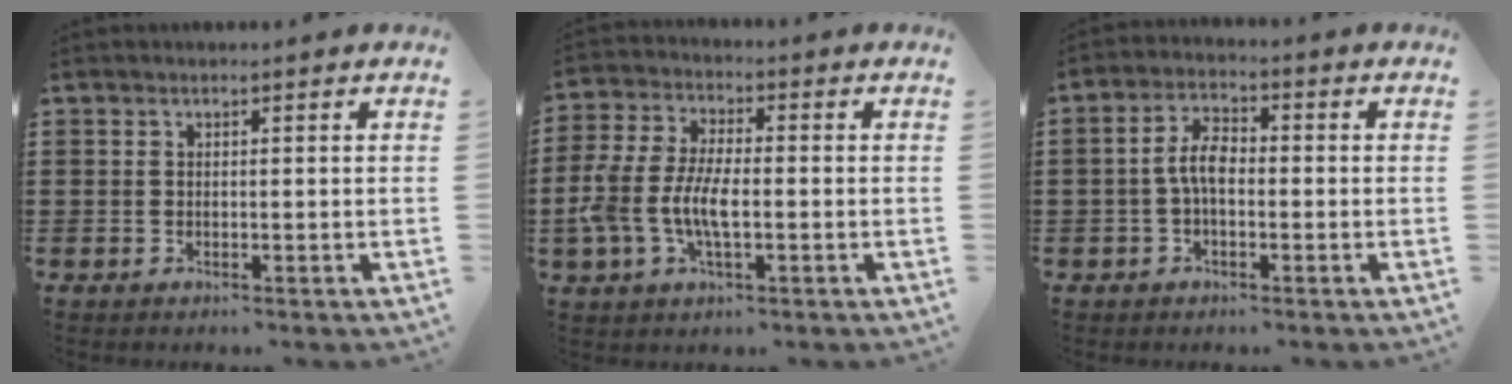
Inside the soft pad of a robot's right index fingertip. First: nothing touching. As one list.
[{"total": 7.7, "force": [-2.0, 3.6, 6.5], "torque": [-0.161, -0.007, -0.047]}, {"total": 4.9, "force": [-0.7, 2.4, 4.2], "torque": [-0.090, 0.005, -0.016]}]